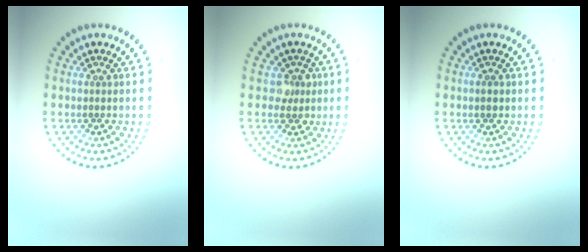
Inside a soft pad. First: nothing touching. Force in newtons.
{"total": 1.7, "press": 1.4, "slide": 1.0}
{"total": 0.8, "press": 0.8, "slide": 0.2}